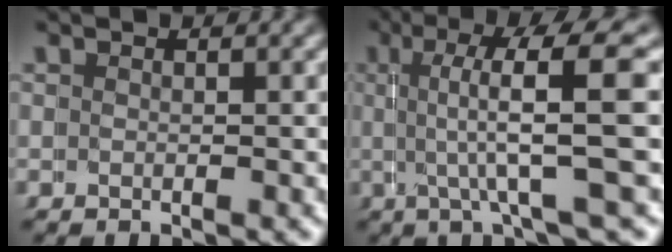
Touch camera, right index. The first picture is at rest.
{"total": 6.7, "force": [1.2, -0.4, 6.6], "torque": [-0.096, 0.005, 0.018]}